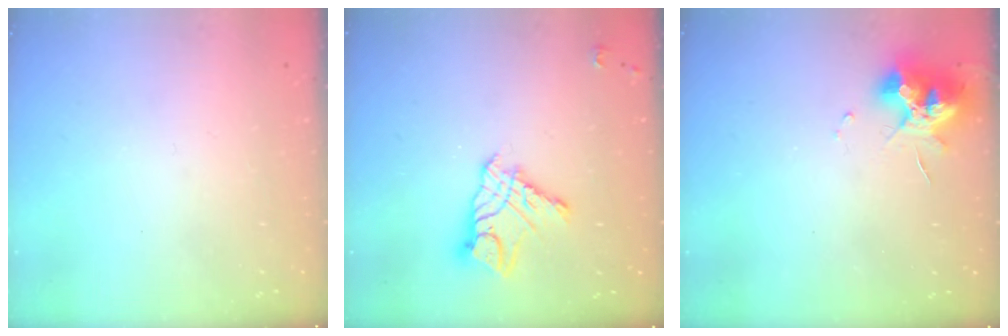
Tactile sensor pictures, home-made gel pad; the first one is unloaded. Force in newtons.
{"total": 10.8, "press": 10.8, "slide": 1.0}
{"total": 11.3, "press": 11.2, "slide": 0.8}